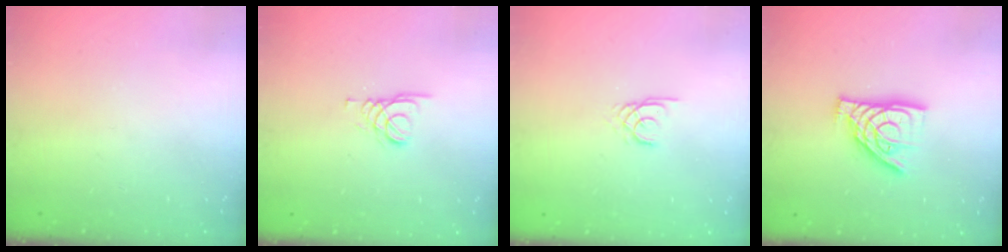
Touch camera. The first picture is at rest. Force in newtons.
{"total": 1.8, "press": 1.8, "slide": 0.2}
{"total": 1.6, "press": 1.6, "slide": 0.2}
{"total": 12.1, "press": 12.0, "slide": 1.4}